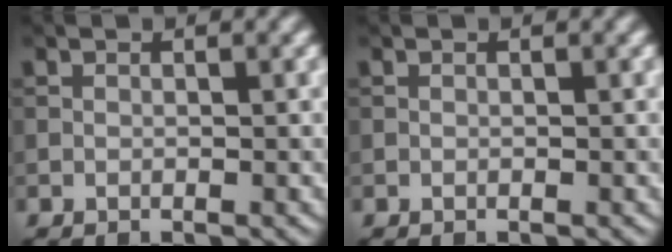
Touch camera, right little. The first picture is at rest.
{"total": 0.0}